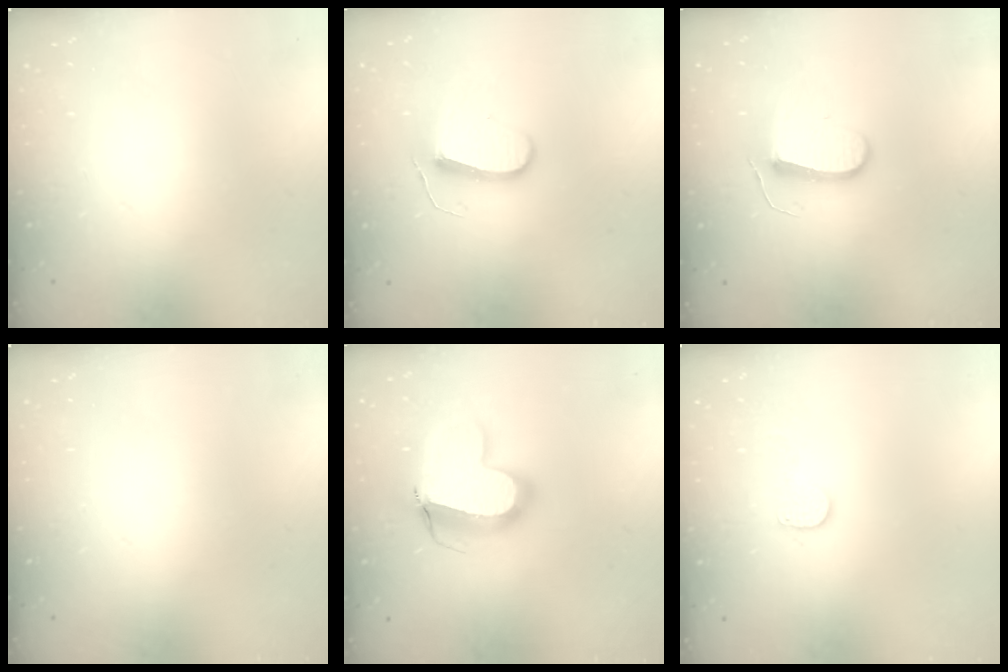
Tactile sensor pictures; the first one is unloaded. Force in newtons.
{"total": 9.4, "press": 9.3, "slide": 0.9}
{"total": 9.3, "press": 9.3, "slide": 0.6}
{"total": 0.0}
{"total": 16.2, "press": 16.0, "slide": 2.1}
{"total": 6.8, "press": 6.7, "slide": 0.6}